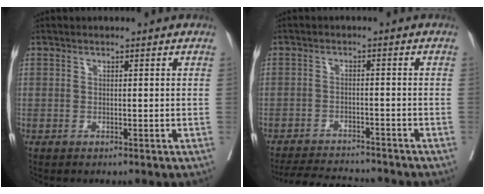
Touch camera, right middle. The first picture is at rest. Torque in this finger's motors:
{"motor_torque": [0.52, -0.71, 0.02, 0.01]}